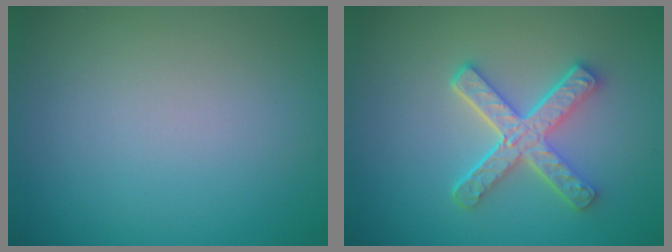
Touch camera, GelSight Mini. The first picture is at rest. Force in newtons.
{"total": 4.7, "press": 3.7, "slide": 2.8}